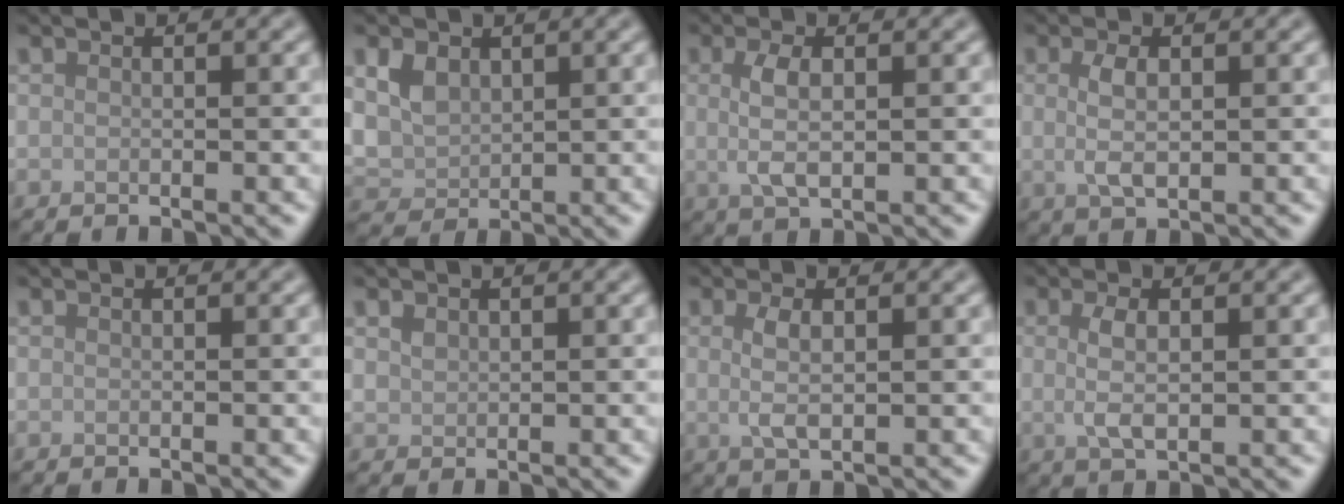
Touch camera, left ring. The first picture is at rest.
{"total": 3.3, "force": [1.2, 2.5, 1.8], "torque": [-0.039, -0.002, 0.025]}
{"total": 3.1, "force": [0.3, 1.2, 2.8], "torque": [-0.063, -0.001, 0.004]}
{"total": 2.7, "force": [0.3, 1.2, 2.5], "torque": [-0.056, -0.001, 0.005]}
{"total": 0.0}
{"total": 1.0, "force": [0.6, 0.7, 0.3], "torque": [-0.008, 0.000, 0.015]}
{"total": 2.4, "force": [0.3, 0.8, 2.2], "torque": [-0.049, -0.002, 0.007]}
{"total": 2.6, "force": [0.3, 0.9, 2.4], "torque": [-0.054, -0.002, 0.005]}